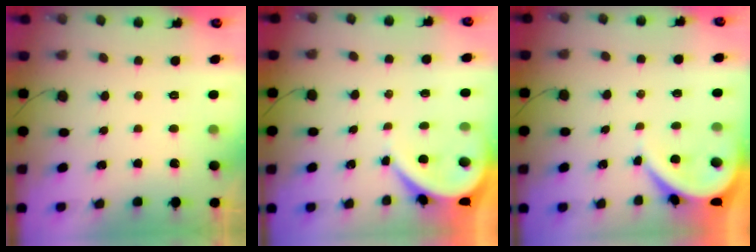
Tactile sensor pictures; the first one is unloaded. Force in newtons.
{"total": 4.1, "press": 4.1, "slide": 0.5}
{"total": 3.6, "press": 3.6, "slide": 0.4}